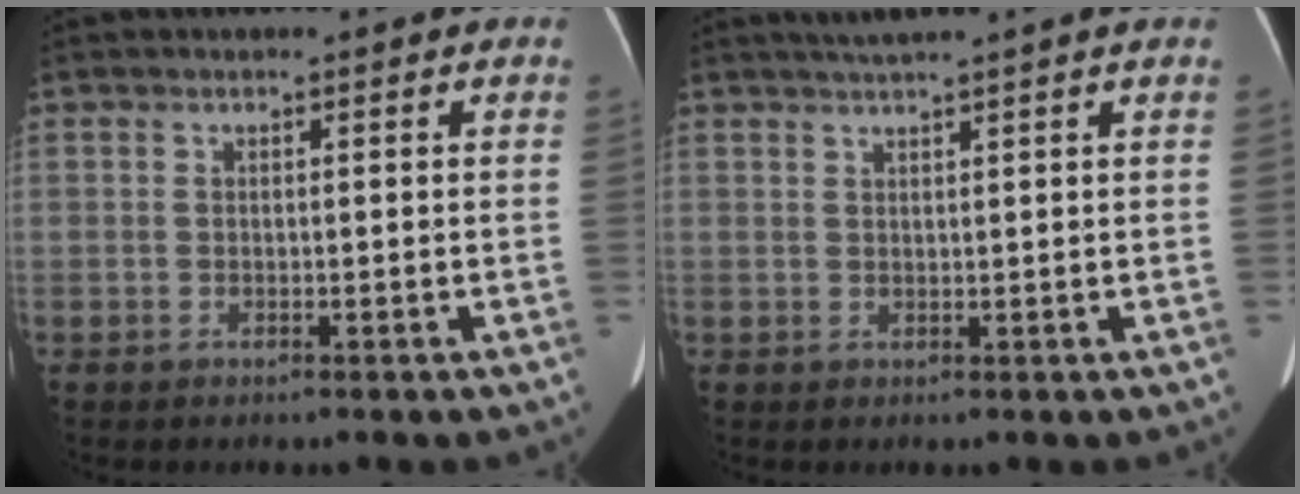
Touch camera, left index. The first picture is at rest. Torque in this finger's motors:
{"motor_torque": [0.32, -0.50, 0.01, 0.04]}